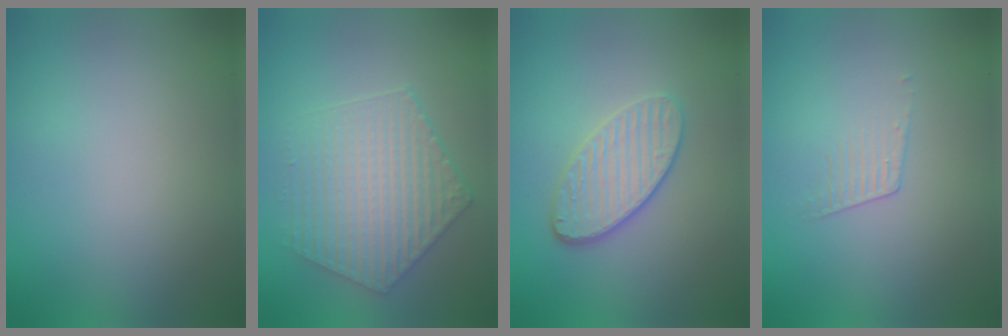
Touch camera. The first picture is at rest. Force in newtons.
{"total": 4.5, "press": 4.1, "slide": 2.0}
{"total": 3.9, "press": 3.3, "slide": 2.0}
{"total": 1.1, "press": 0.2, "slide": 1.1}